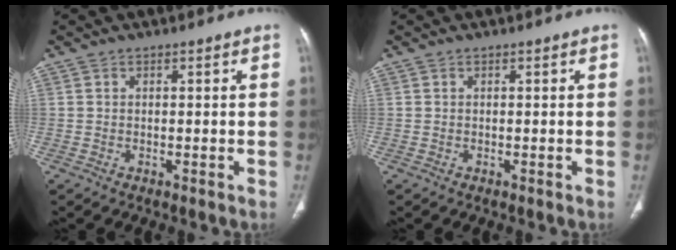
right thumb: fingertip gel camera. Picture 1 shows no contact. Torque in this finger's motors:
{"motor_torque": [-0.08, -0.15, 0.28, -0.06, 0.03]}